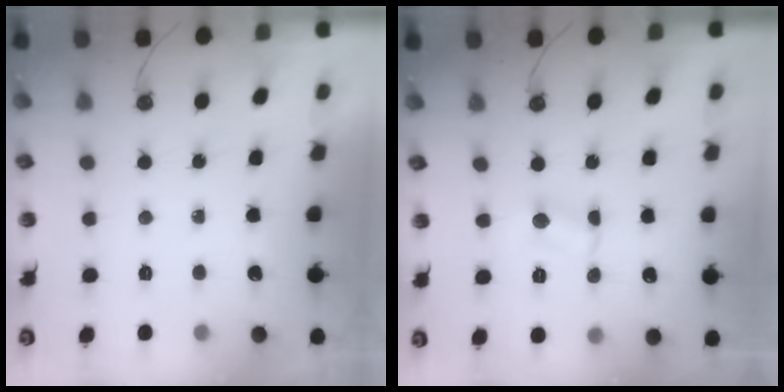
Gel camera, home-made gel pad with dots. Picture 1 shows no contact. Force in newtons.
{"total": 2.9, "press": 2.9, "slide": 0.6}